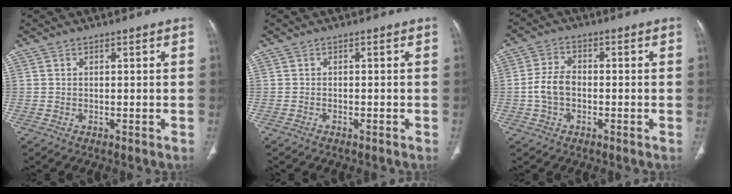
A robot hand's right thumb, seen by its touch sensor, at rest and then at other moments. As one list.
[{"total": 0.7, "force": [-0.6, 0.2, 0.3], "torque": [-0.013, 0.004, -0.008]}, {"total": 5.5, "force": [-1.1, 3.7, 3.9], "torque": [-0.077, 0.019, -0.025]}]